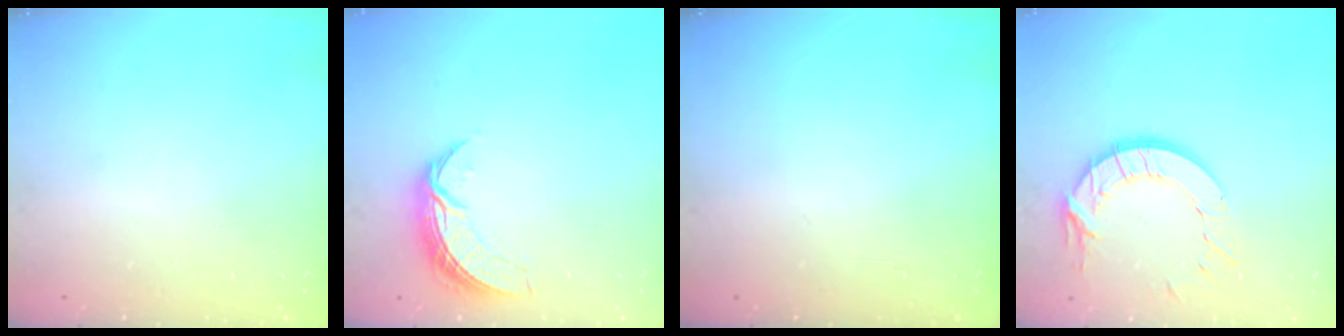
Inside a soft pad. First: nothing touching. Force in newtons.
{"total": 7.3, "press": 7.3, "slide": 0.5}
{"total": 0.0}
{"total": 12.2, "press": 12.2, "slide": 0.7}